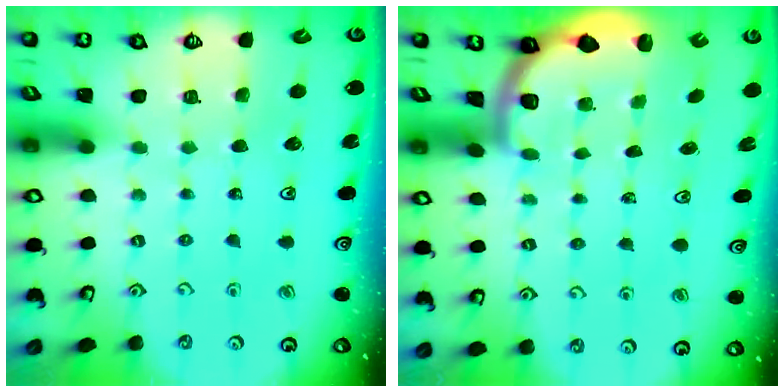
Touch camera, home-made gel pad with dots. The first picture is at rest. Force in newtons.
{"total": 2.0, "press": 2.0, "slide": 0.5}